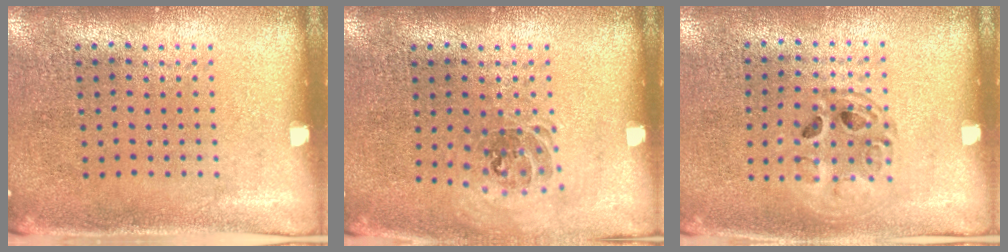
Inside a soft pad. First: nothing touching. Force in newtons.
{"total": 0.9, "press": 0.8, "slide": 0.3}
{"total": 1.3, "press": 1.3, "slide": 0.4}